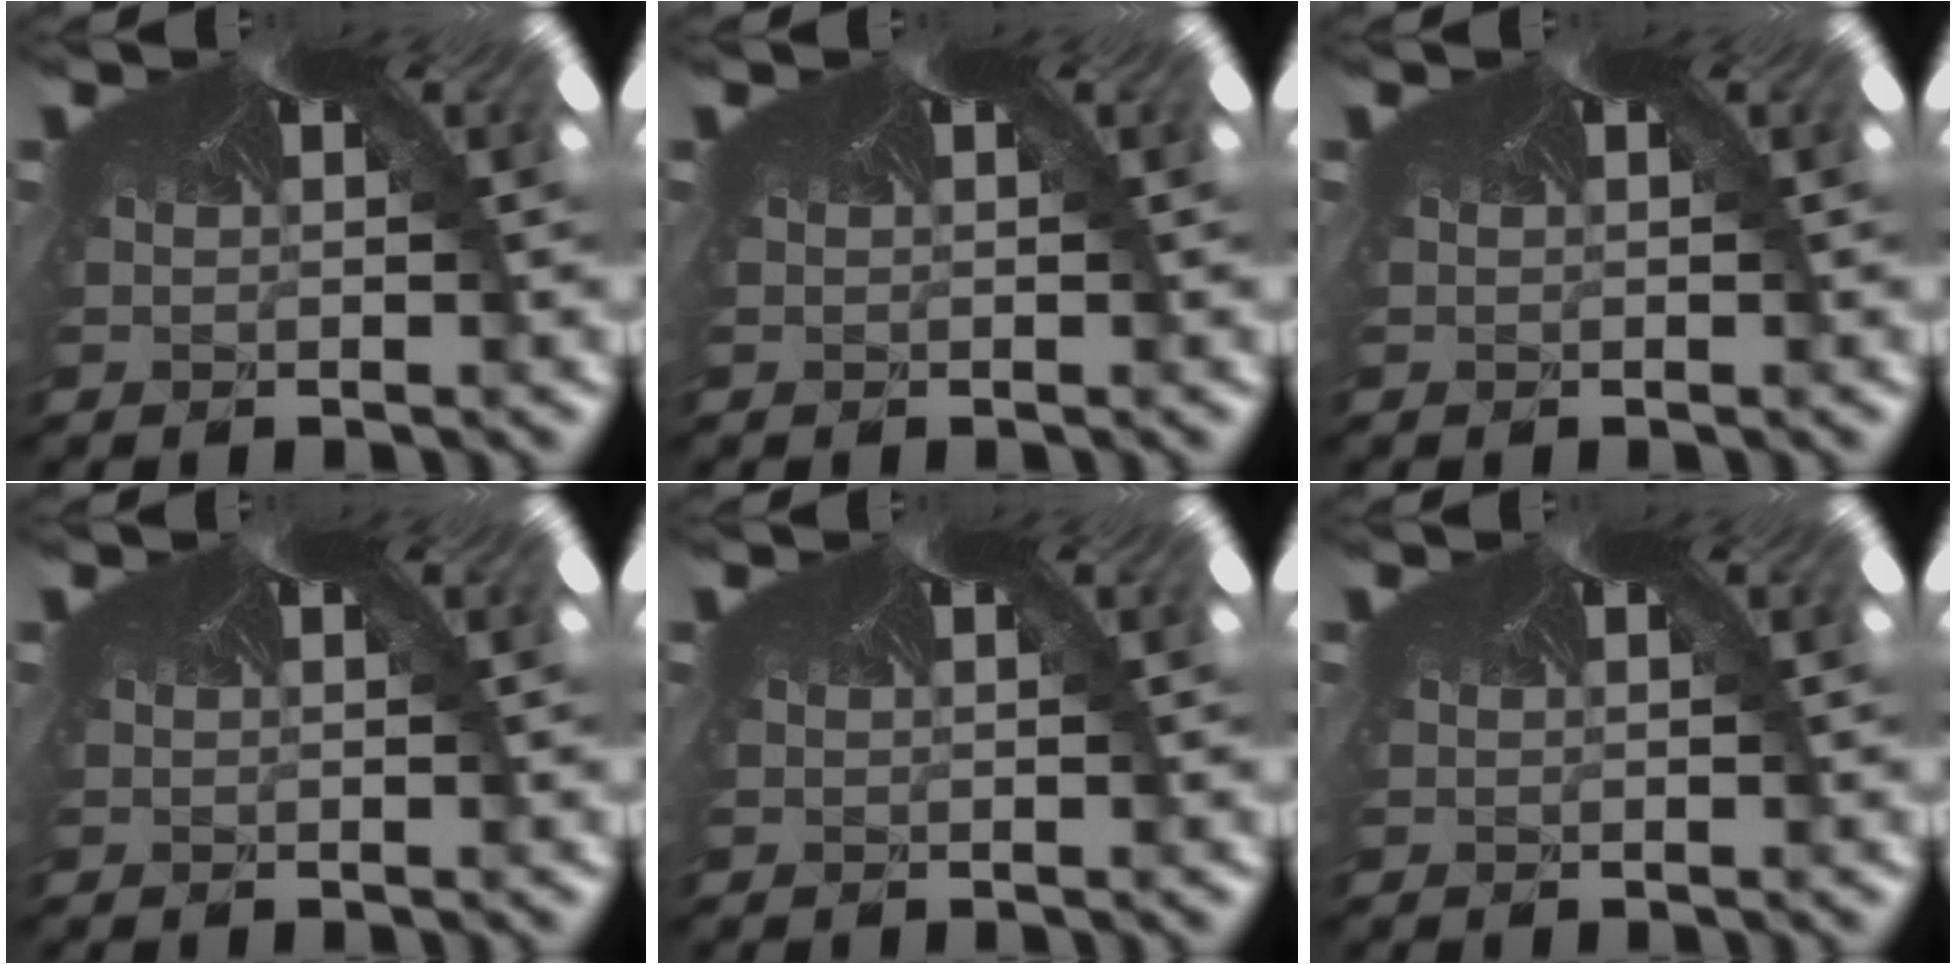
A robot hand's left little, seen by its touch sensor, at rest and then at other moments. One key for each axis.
{"total": 0.0}
{"total": 0.0}
{"total": 0.0}
{"total": 0.0}
{"total": 0.0}